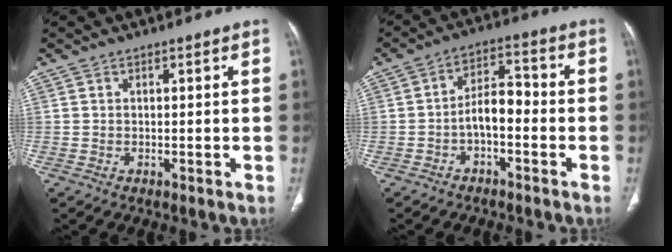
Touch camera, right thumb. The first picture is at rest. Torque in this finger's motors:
{"motor_torque": [1.04, 1.29, 1.10, -0.53, -0.03]}